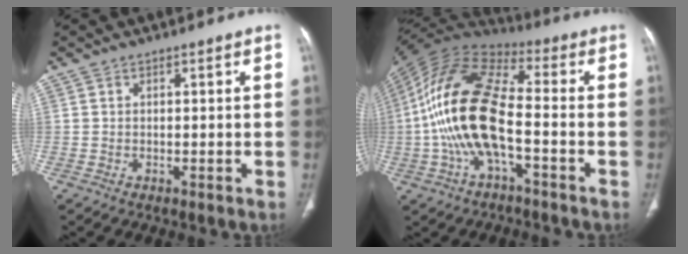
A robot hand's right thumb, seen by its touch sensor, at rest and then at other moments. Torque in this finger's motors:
{"motor_torque": [0.24, 2.10, 2.77, 0.00, 0.66]}